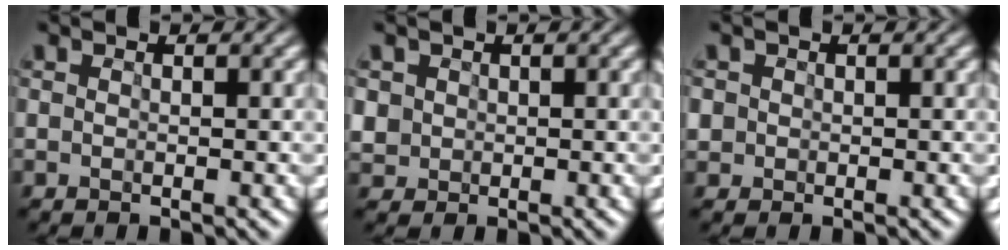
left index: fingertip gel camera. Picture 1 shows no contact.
{"total": 2.8, "force": [0.5, 2.6, 0.8], "torque": [-0.032, 0.021, 0.014]}
{"total": 3.1, "force": [0.2, 3.0, 0.8], "torque": [-0.030, 0.029, -0.006]}